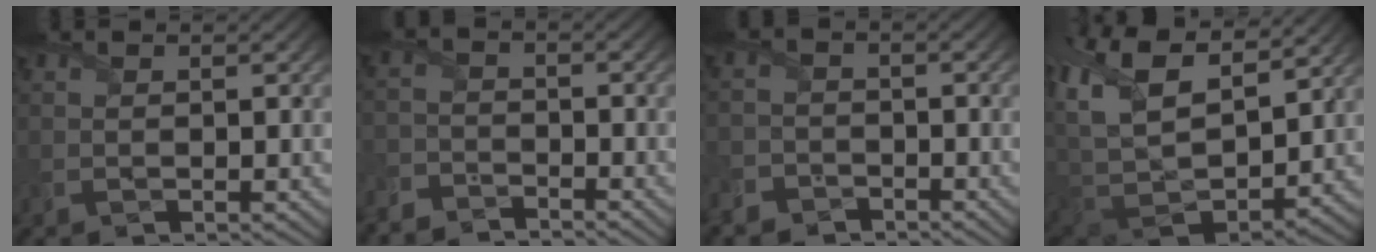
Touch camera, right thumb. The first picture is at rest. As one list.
[{"total": 4.1, "force": [-4.0, 0.7, 0.3], "torque": [-0.006, -0.004, -0.094]}, {"total": 3.9, "force": [-3.3, 2.1, 0.2], "torque": [0.003, 0.000, -0.069]}, {"total": 16.9, "force": [7.0, 9.1, 12.4], "torque": [-0.259, 0.010, 0.139]}]